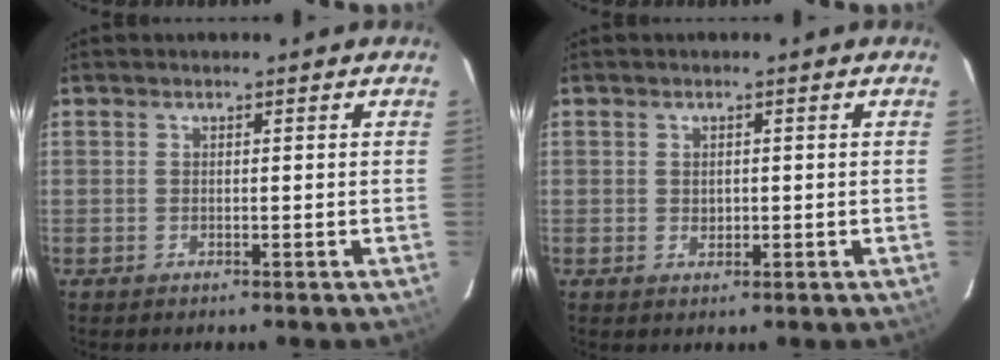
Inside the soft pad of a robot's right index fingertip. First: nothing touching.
{"total": 1.3, "force": [0.0, 1.2, 0.5], "torque": [-0.007, 0.000, 0.002]}